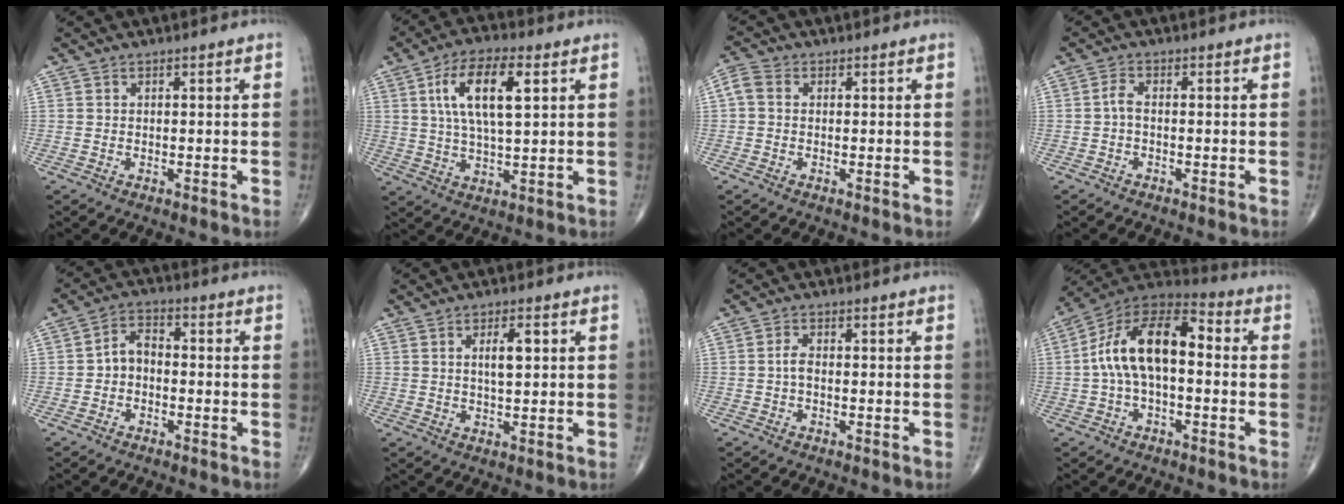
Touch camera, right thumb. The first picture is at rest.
{"total": 12.3, "force": [3.8, 4.6, 10.7], "torque": [-0.194, 0.001, 0.068]}
{"total": 3.1, "force": [0.1, 2.3, 2.1], "torque": [-0.047, 0.010, -0.008]}
{"total": 1.9, "force": [-0.5, 0.7, 1.6], "torque": [-0.034, 0.004, -0.013]}
{"total": 4.5, "force": [-1.0, 3.2, 3.0], "torque": [-0.042, 0.024, -0.031]}
{"total": 4.4, "force": [1.2, 1.5, 3.9], "torque": [-0.062, -0.003, 0.019]}
{"total": 1.7, "force": [-0.4, 0.8, 1.5], "torque": [-0.027, 0.004, -0.010]}
{"total": 15.4, "force": [0.2, 7.8, 13.3], "torque": [-0.228, 0.050, -0.011]}